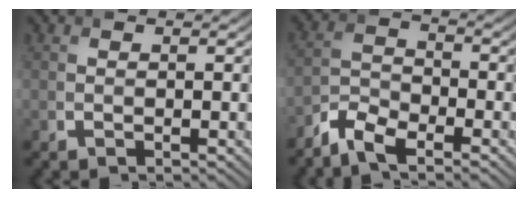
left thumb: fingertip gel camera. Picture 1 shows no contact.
{"total": 5.0, "force": [-4.1, 1.6, 2.5], "torque": [-0.056, -0.007, -0.092]}